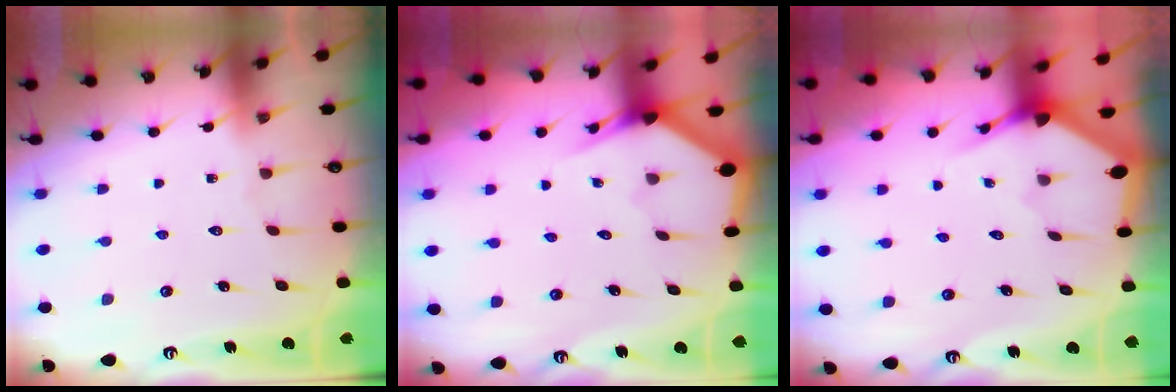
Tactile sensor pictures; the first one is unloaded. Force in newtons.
{"total": 2.7, "press": 2.7, "slide": 0.1}
{"total": 2.9, "press": 2.9, "slide": 0.2}